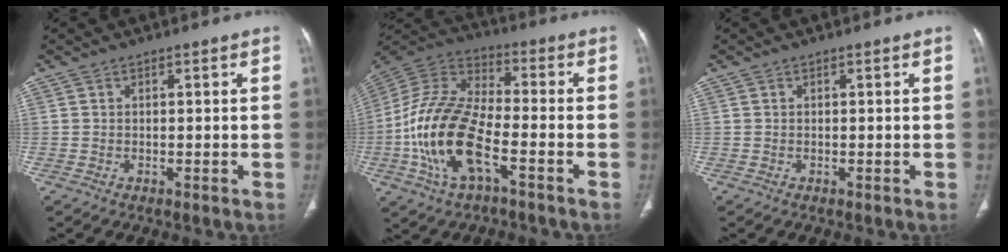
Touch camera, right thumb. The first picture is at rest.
{"total": 17.9, "force": [-5.8, 8.0, 14.9], "torque": [-0.305, 0.031, -0.111]}
{"total": 0.0}